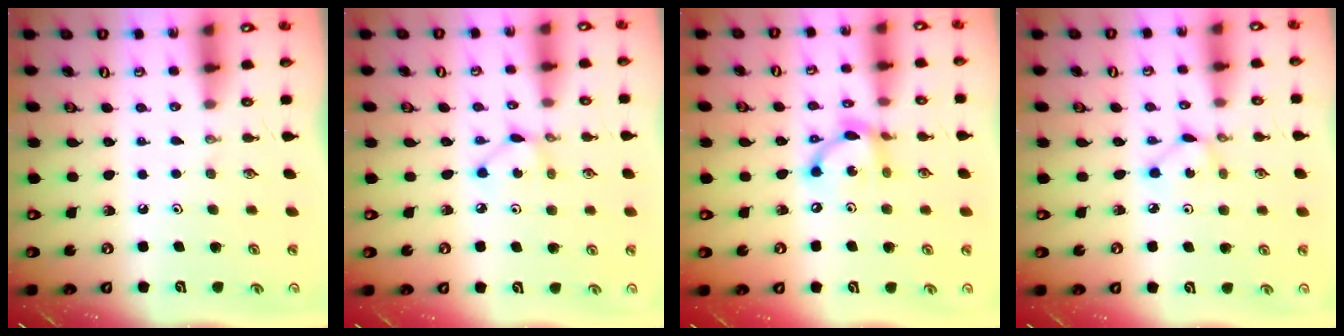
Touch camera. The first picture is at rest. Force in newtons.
{"total": 3.1, "press": 3.1, "slide": 0.1}
{"total": 11.1, "press": 11.1, "slide": 0.7}
{"total": 1.9, "press": 1.9, "slide": 0.2}